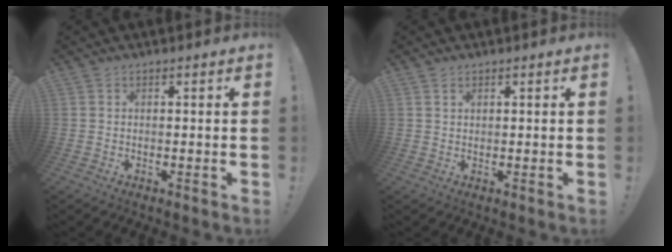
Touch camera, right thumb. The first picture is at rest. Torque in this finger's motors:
{"motor_torque": [-0.05, 0.06, 0.04, 0.01, 0.02]}